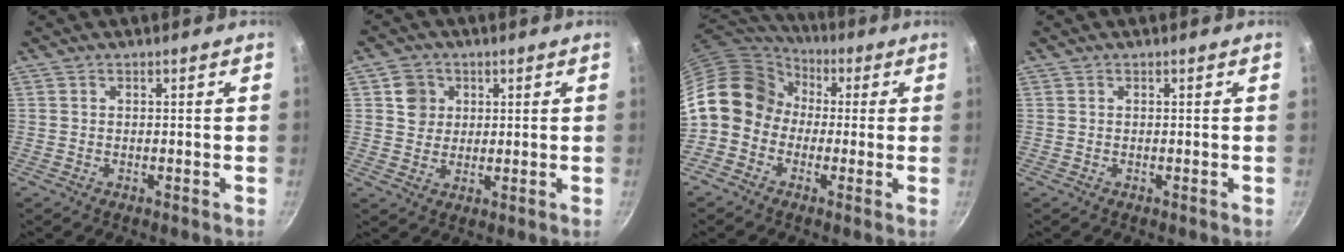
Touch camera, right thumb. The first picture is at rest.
{"total": 5.1, "force": [1.5, 4.6, 1.5], "torque": [0.007, 0.000, 0.023]}
{"total": 13.9, "force": [-0.2, 11.8, 7.4], "torque": [-0.098, 0.041, -0.026]}
{"total": 0.0}